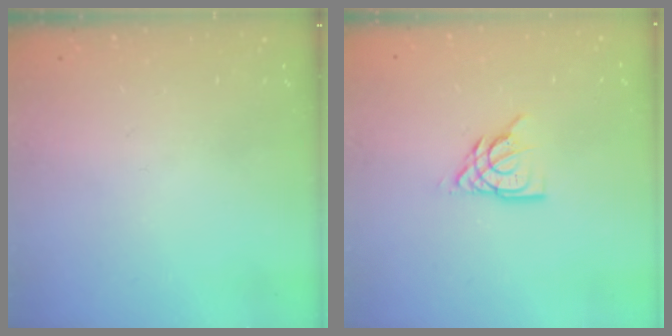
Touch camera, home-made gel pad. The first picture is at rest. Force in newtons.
{"total": 10.2, "press": 10.1, "slide": 1.4}